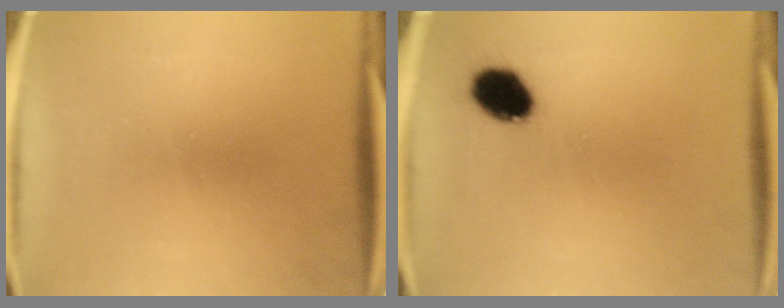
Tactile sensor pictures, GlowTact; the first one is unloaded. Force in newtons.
{"total": 8.0}